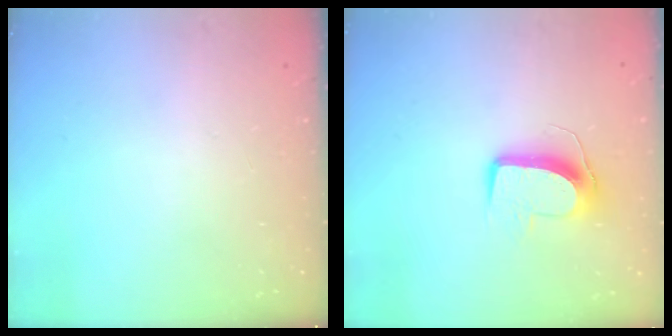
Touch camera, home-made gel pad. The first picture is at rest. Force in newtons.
{"total": 9.7, "press": 9.7, "slide": 0.6}